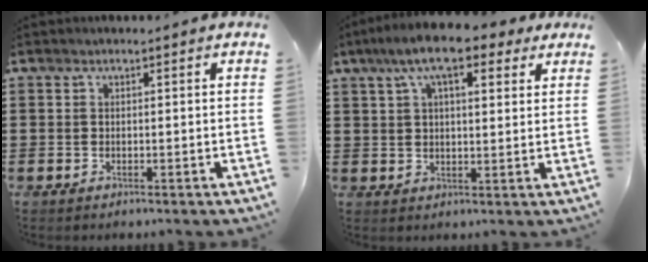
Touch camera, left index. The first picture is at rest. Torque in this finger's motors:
{"motor_torque": [2.14, 0.00, 1.05, 0.21]}